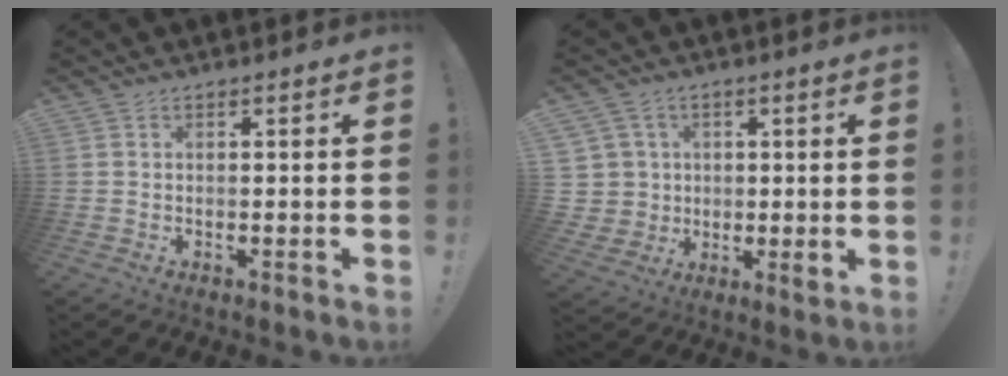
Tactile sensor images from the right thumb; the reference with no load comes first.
{"total": 7.7, "force": [2.1, 7.1, 1.7], "torque": [-0.041, -0.014, 0.050]}